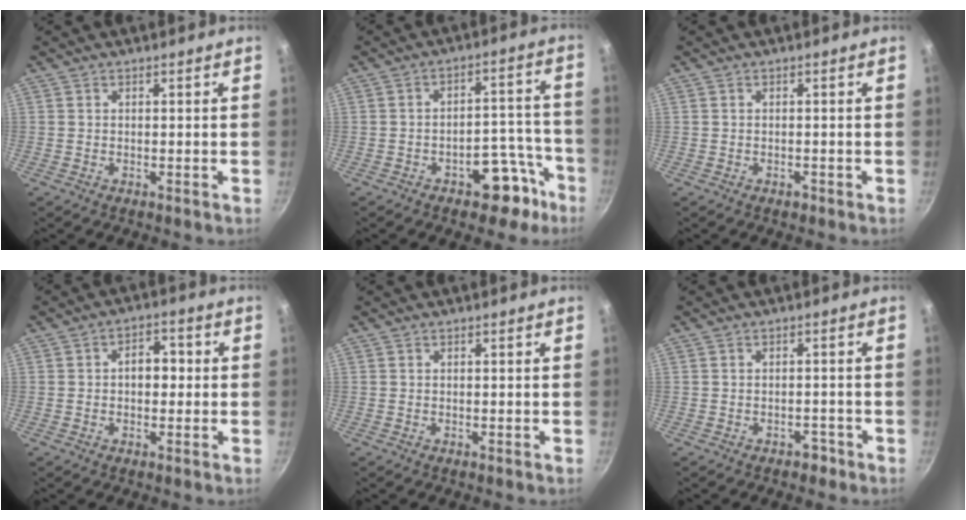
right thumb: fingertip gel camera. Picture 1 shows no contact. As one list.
[{"total": 10.3, "force": [-6.0, 5.4, 6.4], "torque": [-0.047, 0.062, -0.081]}, {"total": 0.7, "force": [-0.5, 0.4, 0.2], "torque": [0.000, 0.004, -0.008]}, {"total": 5.1, "force": [0.1, 3.3, 3.9], "torque": [-0.043, 0.019, -0.005]}, {"total": 0.0}, {"total": 1.9, "force": [-1.4, 1.2, 0.7], "torque": [-0.001, 0.013, -0.019]}]